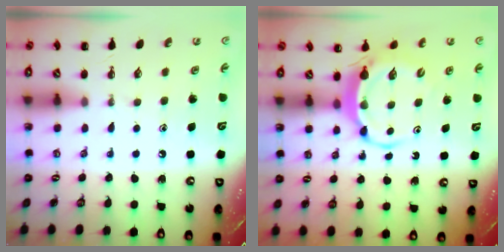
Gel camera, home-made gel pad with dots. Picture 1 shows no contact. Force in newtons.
{"total": 5.6, "press": 5.5, "slide": 0.6}